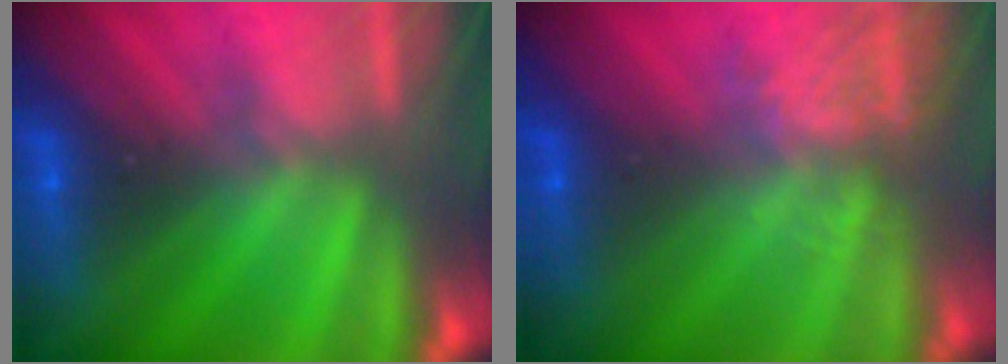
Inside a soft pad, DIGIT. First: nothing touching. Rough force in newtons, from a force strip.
{"total": 3.7}